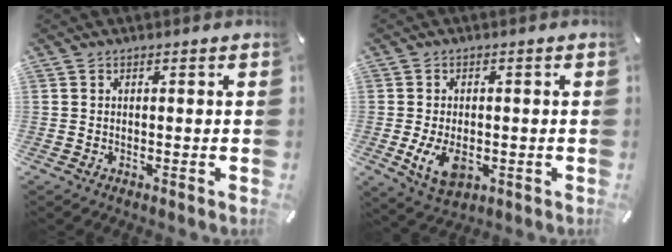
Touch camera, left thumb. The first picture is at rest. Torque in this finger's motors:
{"motor_torque": [0.93, 2.45, 0.86, 0.08, 0.11]}